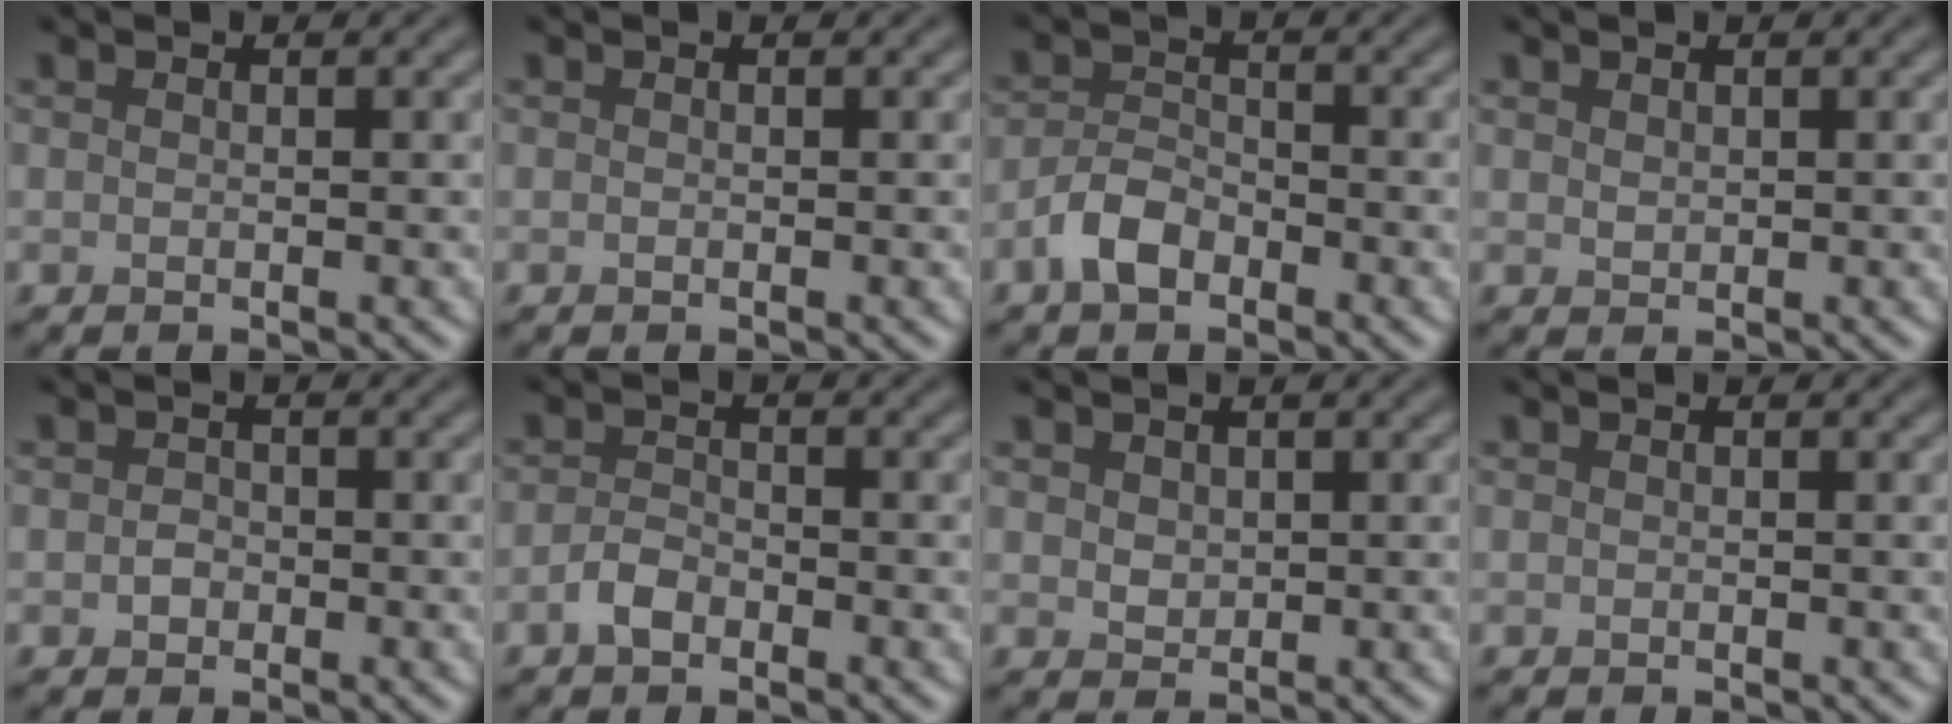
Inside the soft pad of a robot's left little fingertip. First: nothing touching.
{"total": 0.0}
{"total": 3.0, "force": [-1.9, 1.6, 1.7], "torque": [-0.034, 0.007, -0.043]}
{"total": 0.7, "force": [0.5, 0.5, 0.2], "torque": [-0.007, -0.001, 0.013]}
{"total": 1.1, "force": [-0.3, 1.0, 0.5], "torque": [-0.007, -0.004, -0.009]}
{"total": 1.9, "force": [-1.1, 1.0, 1.1], "torque": [-0.021, 0.004, -0.026]}
{"total": 1.3, "force": [0.6, 1.0, 0.5], "torque": [-0.011, -0.002, 0.015]}
{"total": 0.0}